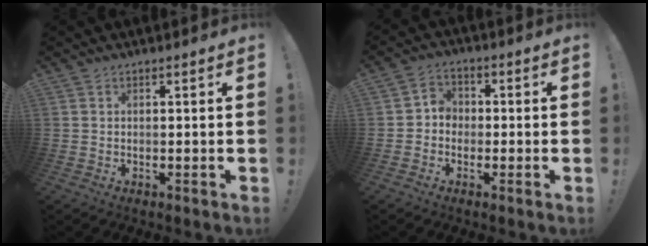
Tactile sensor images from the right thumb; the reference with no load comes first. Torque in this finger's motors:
{"motor_torque": [0.60, 0.37, 0.29, -0.39, 0.00]}